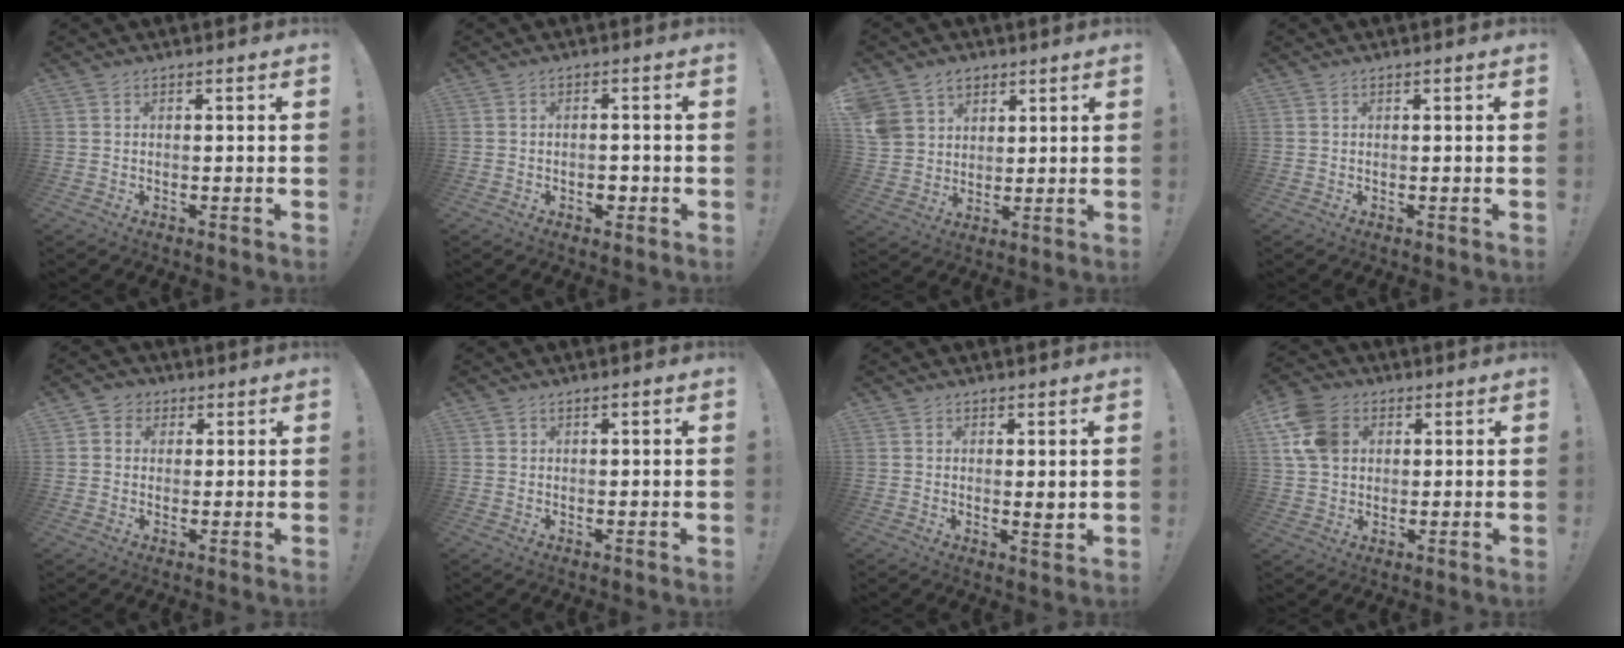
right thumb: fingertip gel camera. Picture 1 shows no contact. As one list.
[{"total": 2.9, "force": [-1.2, 2.0, 1.7], "torque": [-0.012, 0.000, -0.024]}, {"total": 8.7, "force": [4.9, 6.9, 2.0], "torque": [-0.037, -0.028, 0.101]}, {"total": 0.0}, {"total": 3.9, "force": [0.7, 3.7, 0.9], "torque": [-0.012, 0.000, 0.013]}, {"total": 1.0, "force": [0.7, 0.4, 0.6], "torque": [-0.007, -0.003, 0.011]}, {"total": 2.8, "force": [1.3, 1.2, 2.2], "torque": [-0.021, -0.014, 0.021]}, {"total": 12.3, "force": [4.2, 9.4, 6.7], "torque": [-0.135, -0.005, 0.085]}]